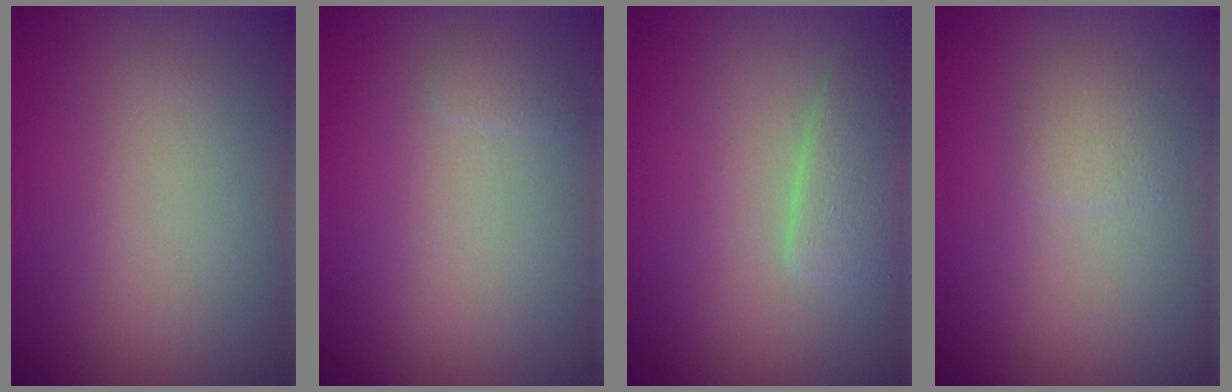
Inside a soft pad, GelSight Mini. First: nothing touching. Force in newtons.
{"total": 0.6, "press": 0.6, "slide": 0.0}
{"total": 2.5, "press": 2.5, "slide": 0.1}
{"total": 1.3, "press": 1.3, "slide": 0.1}